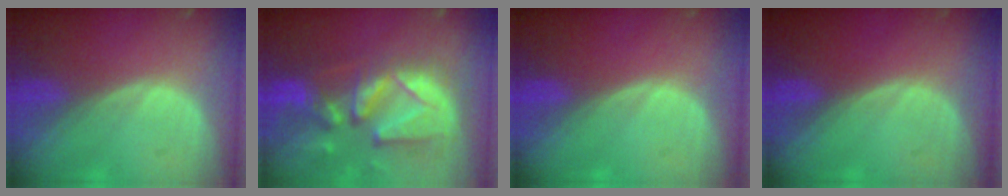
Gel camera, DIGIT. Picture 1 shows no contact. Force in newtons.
{"total": 13.2, "press": 11.3, "slide": 6.9}
{"total": 0.0}
{"total": 0.0}